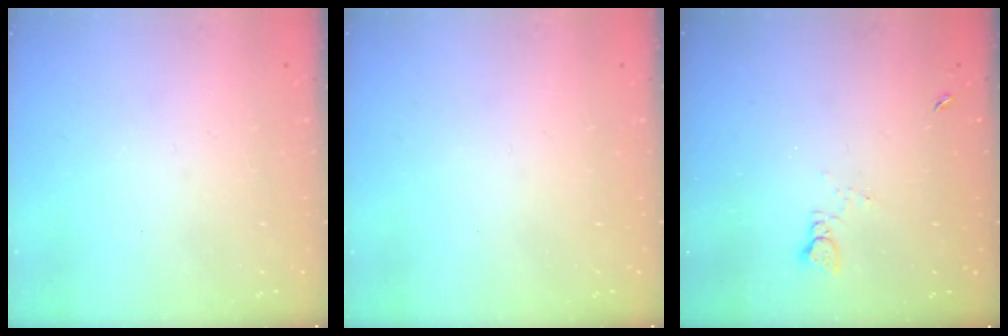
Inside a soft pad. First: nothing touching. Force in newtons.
{"total": 0.0}
{"total": 2.1, "press": 2.1, "slide": 0.3}